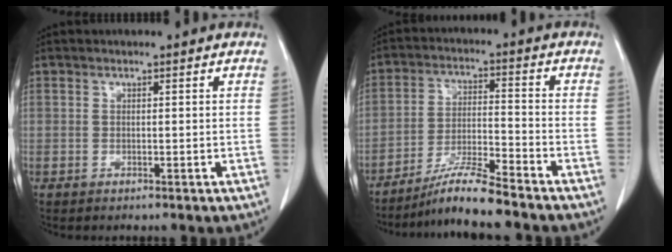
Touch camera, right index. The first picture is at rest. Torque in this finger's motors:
{"motor_torque": [0.05, -0.02, 0.39, 0.09]}